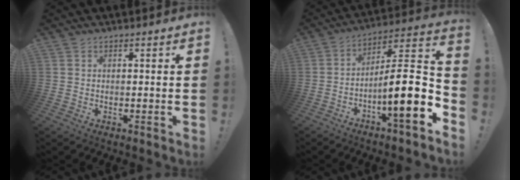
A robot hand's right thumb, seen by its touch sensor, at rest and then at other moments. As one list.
[{"total": 15.1, "force": [-3.8, 2.2, 14.4], "torque": [-0.233, -0.002, -0.071]}]